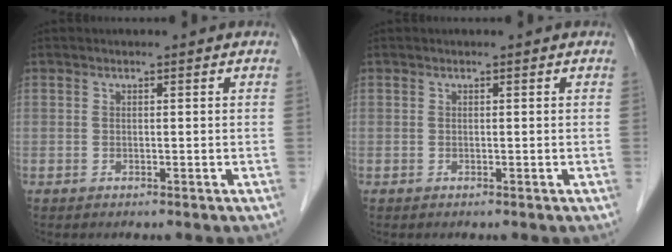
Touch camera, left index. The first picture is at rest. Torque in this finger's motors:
{"motor_torque": [0.00, 0.00, 0.01, 0.00]}